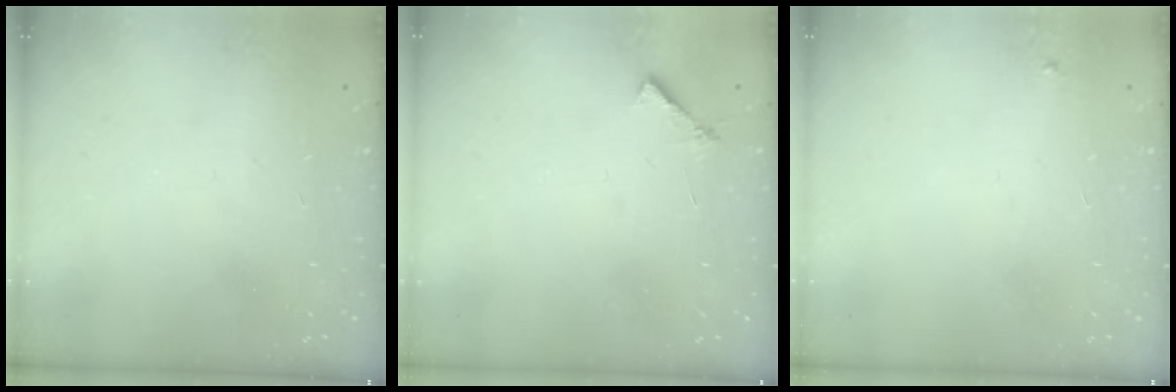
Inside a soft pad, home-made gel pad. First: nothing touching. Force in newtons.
{"total": 5.6, "press": 5.5, "slide": 0.6}
{"total": 2.7, "press": 2.7, "slide": 0.2}